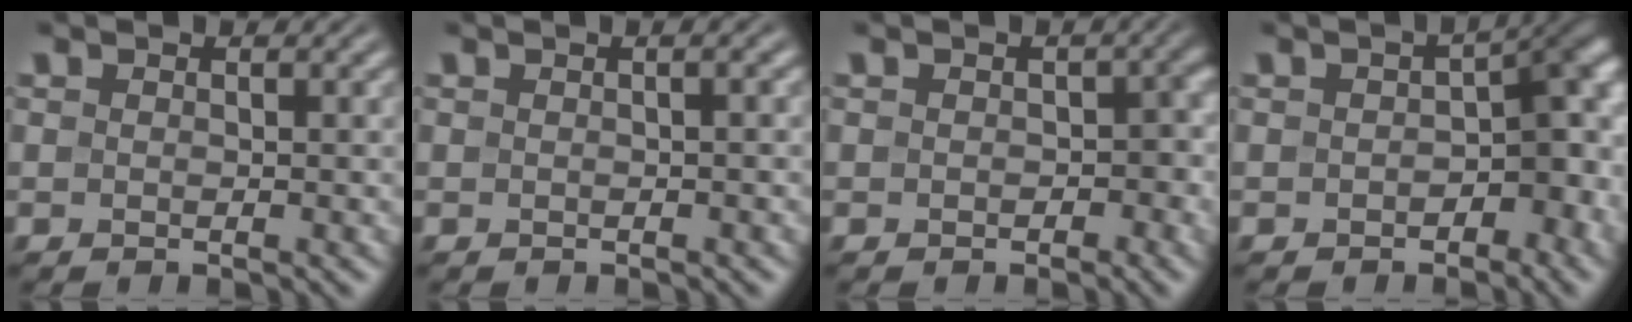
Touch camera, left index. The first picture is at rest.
{"total": 1.6, "force": [0.3, 0.5, 1.5], "torque": [-0.017, 0.006, -0.004]}
{"total": 2.4, "force": [-0.4, 1.7, 1.6], "torque": [-0.010, -0.006, -0.006]}
{"total": 6.2, "force": [-1.2, 3.4, 5.0], "torque": [-0.046, 0.006, -0.023]}